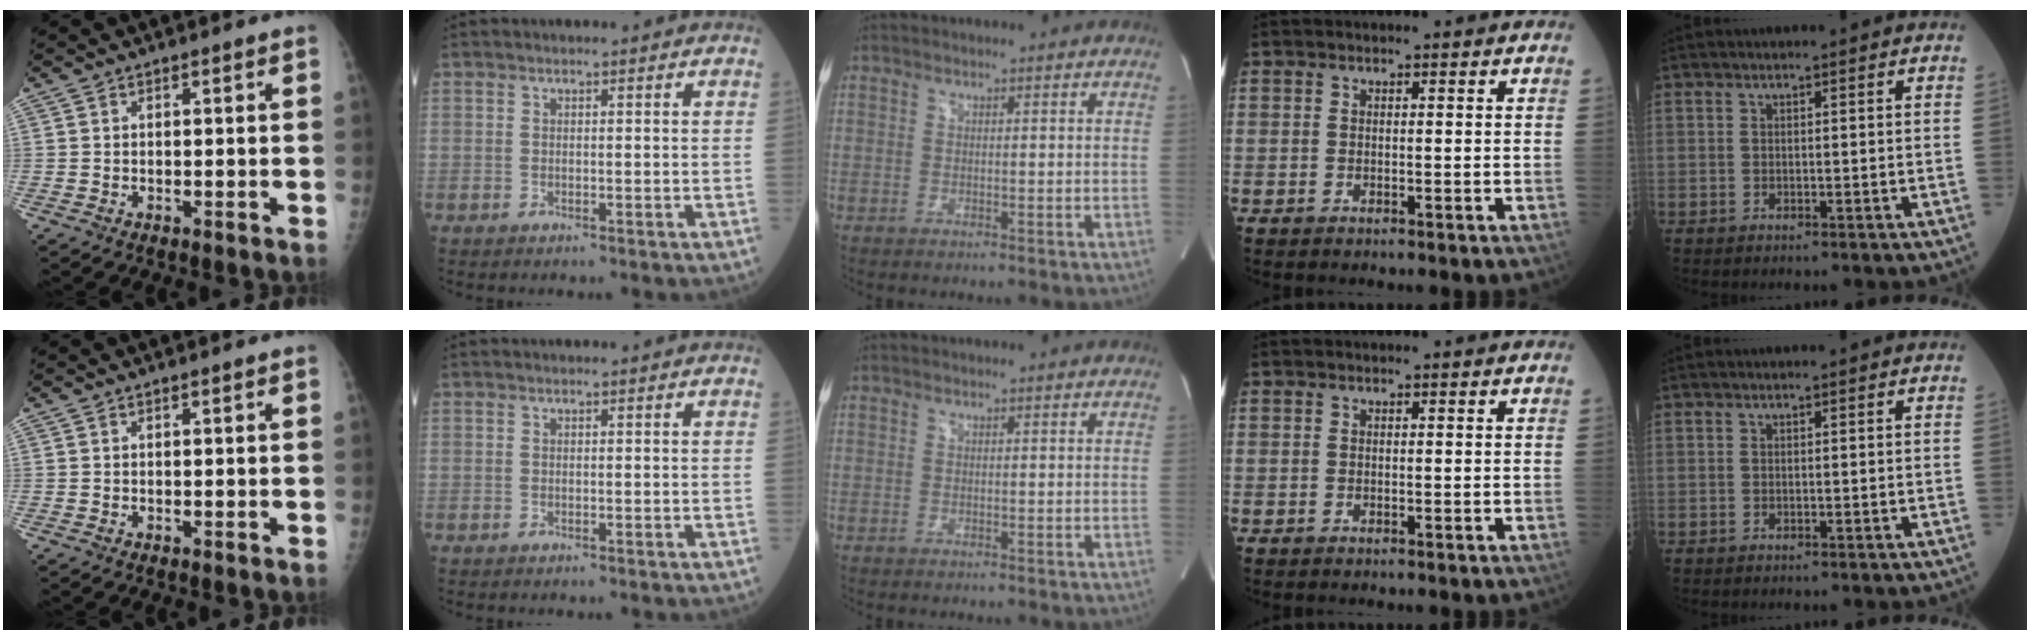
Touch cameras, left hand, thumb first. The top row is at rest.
{}